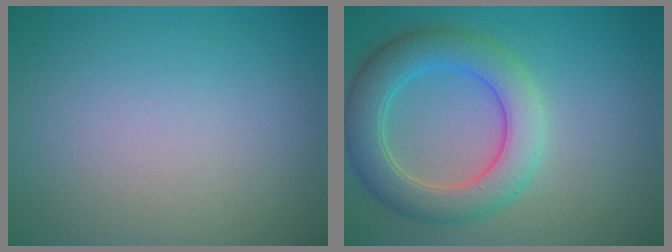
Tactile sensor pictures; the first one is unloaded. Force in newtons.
{"total": 5.9, "press": 5.9, "slide": 0.4}